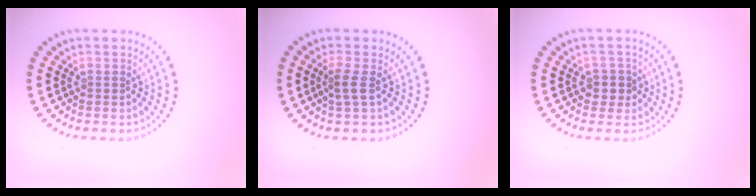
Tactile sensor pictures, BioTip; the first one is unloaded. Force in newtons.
{"total": 1.5, "press": 1.2, "slide": 0.9}
{"total": 1.8, "press": 1.5, "slide": 0.9}